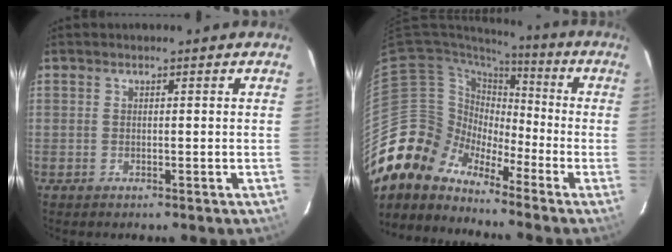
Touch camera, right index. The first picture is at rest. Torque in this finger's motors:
{"motor_torque": [-0.22, -1.07, 0.06, -0.21]}